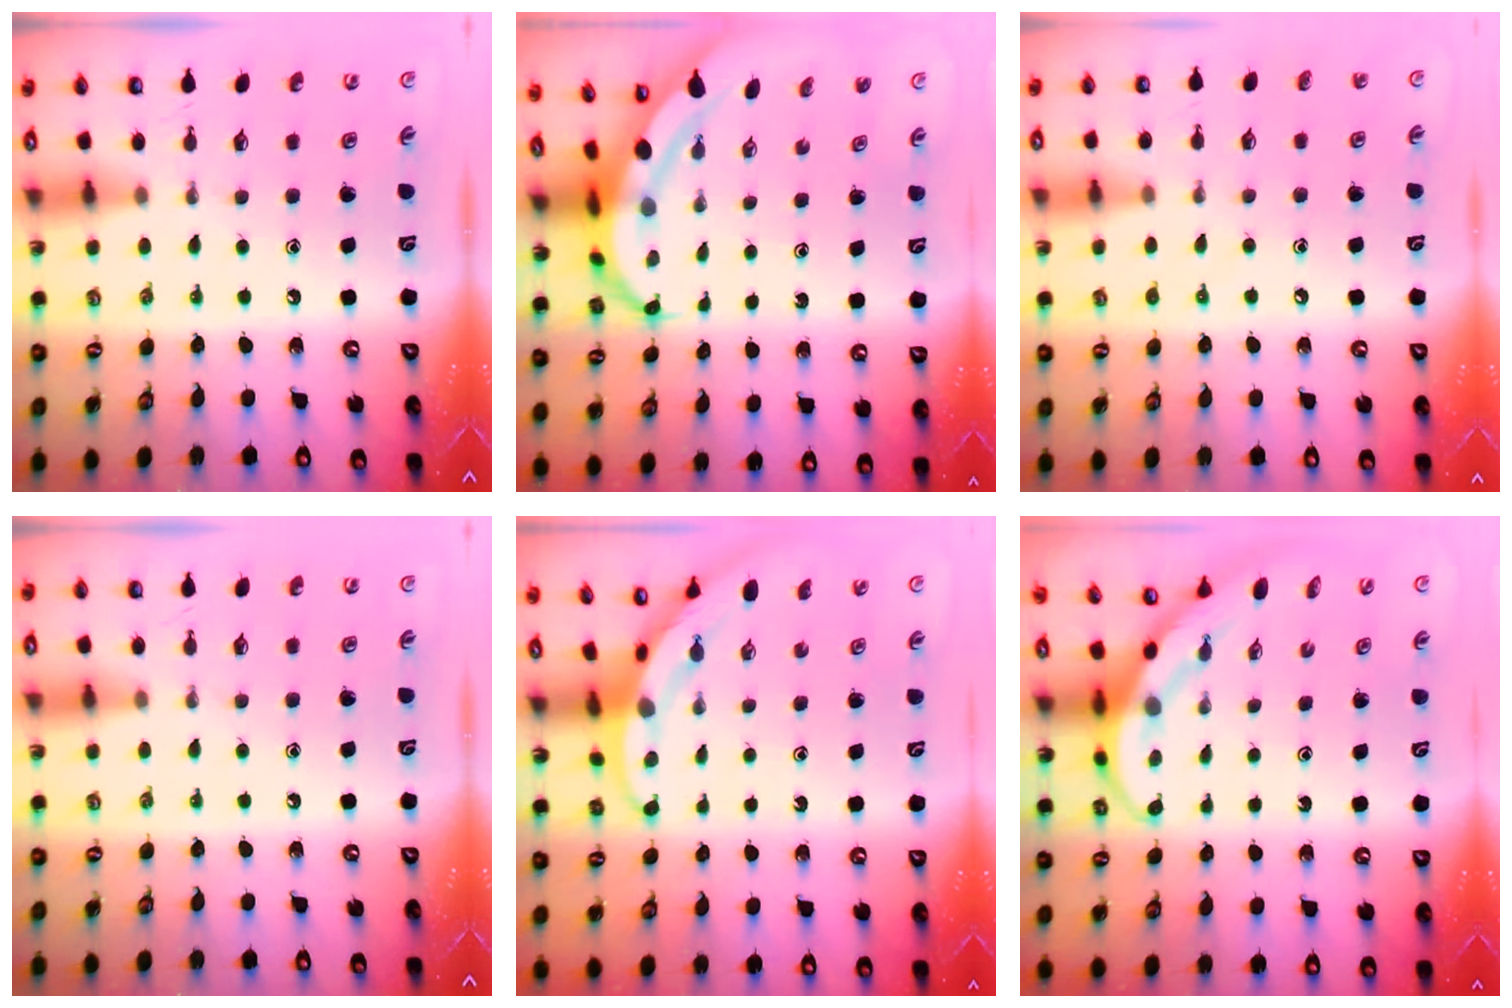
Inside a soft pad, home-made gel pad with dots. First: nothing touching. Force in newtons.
{"total": 6.4, "press": 6.2, "slide": 1.5}
{"total": 4.8, "press": 4.8, "slide": 0.6}
{"total": 0.0}
{"total": 3.6, "press": 3.5, "slide": 0.4}
{"total": 3.9, "press": 3.9, "slide": 0.6}